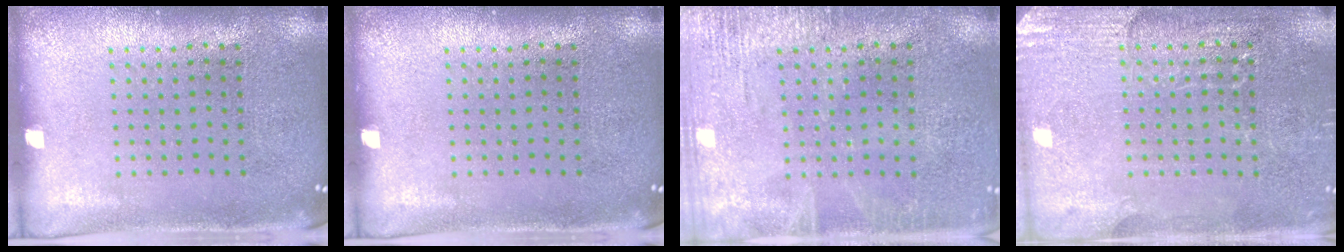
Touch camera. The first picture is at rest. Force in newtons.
{"total": 0.0}
{"total": 2.6, "press": 2.5, "slide": 0.3}
{"total": 2.9, "press": 2.9, "slide": 0.2}